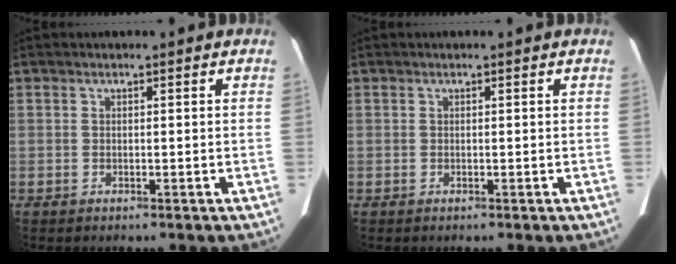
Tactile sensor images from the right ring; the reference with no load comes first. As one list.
[{"total": 0.0}]